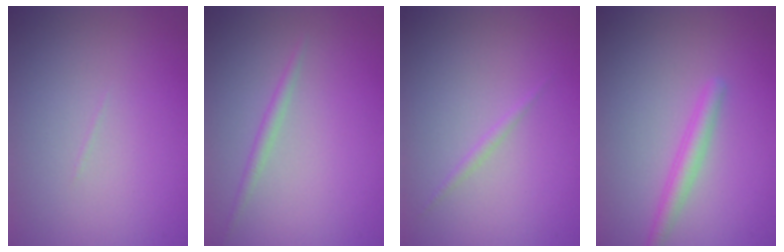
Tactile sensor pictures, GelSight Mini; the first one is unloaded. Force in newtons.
{"total": 1.2, "press": 1.2, "slide": 0.1}
{"total": 0.7, "press": 0.7, "slide": 0.1}
{"total": 2.1, "press": 2.1, "slide": 0.1}